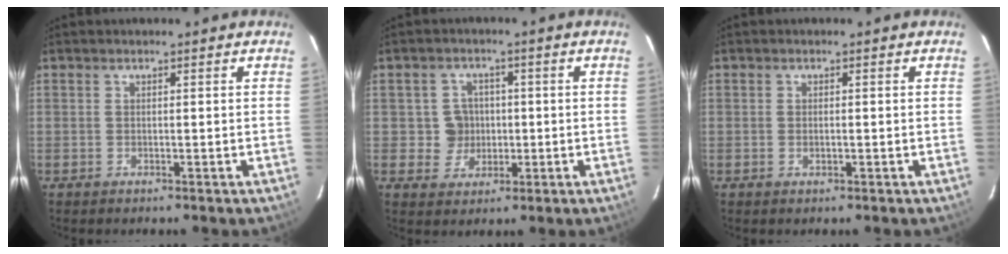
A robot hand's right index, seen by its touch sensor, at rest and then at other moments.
{"total": 5.0, "force": [-0.2, 4.9, 0.9], "torque": [-0.017, 0.013, 0.004]}
{"total": 0.9, "force": [-0.1, 0.4, 0.8], "torque": [-0.016, 0.001, -0.003]}